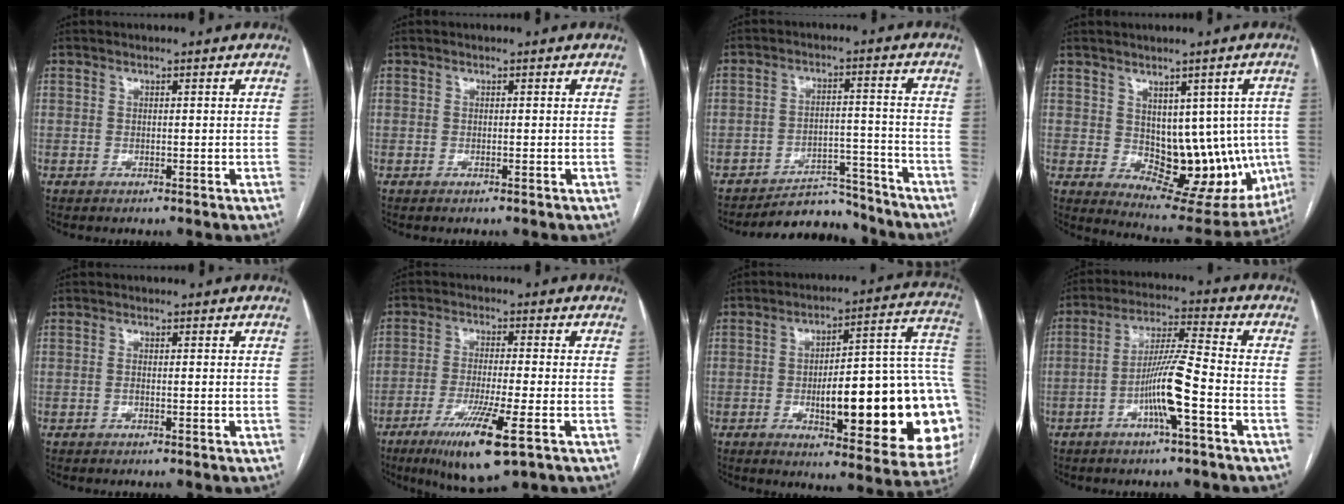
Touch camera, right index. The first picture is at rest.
{"total": 0.0}
{"total": 8.6, "force": [-8.3, 2.1, -0.1], "torque": [0.017, 0.032, -0.127]}
{"total": 13.8, "force": [-0.5, 8.1, 11.2], "torque": [-0.119, 0.005, 0.020]}
{"total": 0.7, "force": [-0.2, 0.0, 0.7], "torque": [-0.012, 0.000, -0.002]}
{"total": 11.1, "force": [-5.6, 0.7, 9.5], "torque": [-0.176, -0.031, -0.091]}
{"total": 27.5, "force": [-4.1, 5.7, 26.6], "torque": [-0.261, 0.018, -0.049]}
{"total": 9.0, "force": [-3.4, -0.2, 8.4], "torque": [-0.163, 0.007, -0.064]}